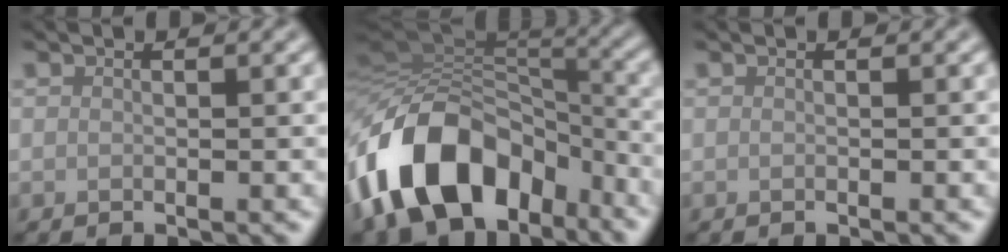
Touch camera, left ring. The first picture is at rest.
{"total": 14.3, "force": [-6.7, 9.3, 8.5], "torque": [-0.172, 0.008, -0.123]}
{"total": 0.0}